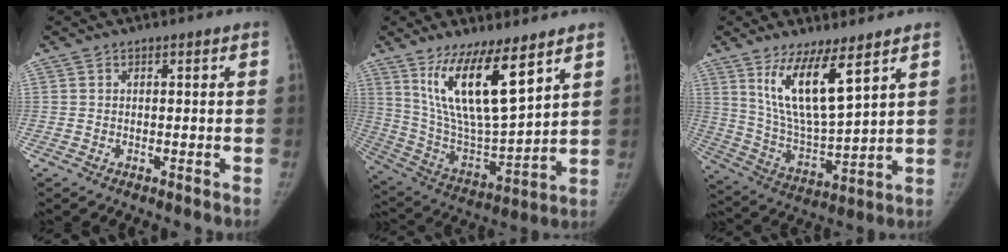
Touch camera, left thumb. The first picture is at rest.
{"total": 18.0, "force": [10.0, 5.0, 14.1], "torque": [-0.245, -0.060, 0.203]}
{"total": 13.7, "force": [7.5, 3.6, 10.8], "torque": [-0.190, -0.053, 0.157]}